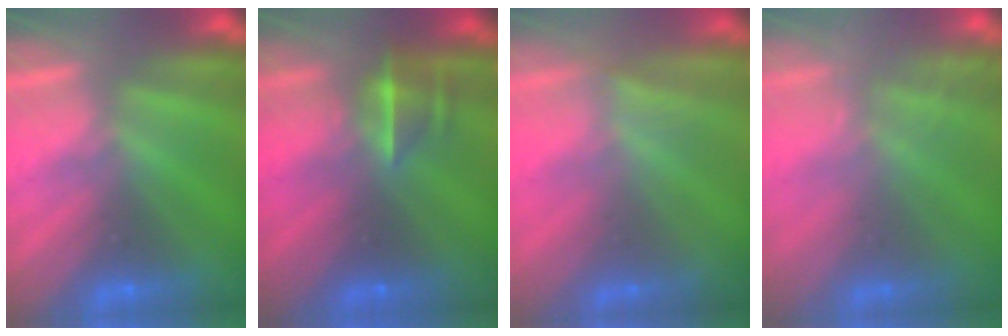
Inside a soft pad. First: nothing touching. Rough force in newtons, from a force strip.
{"total": 3.1}
{"total": 1.5}
{"total": 2.0}